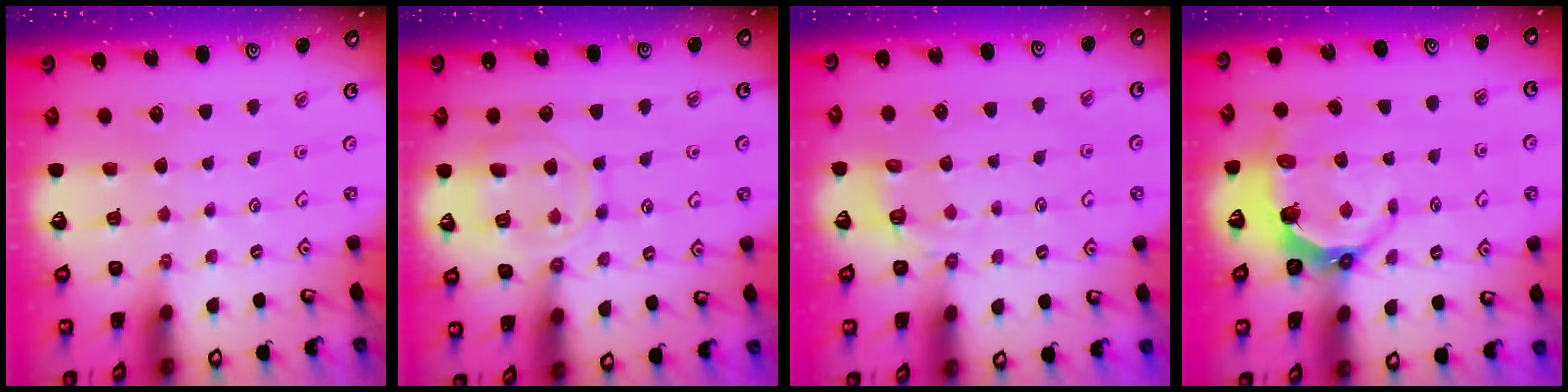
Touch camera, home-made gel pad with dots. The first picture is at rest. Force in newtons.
{"total": 11.8, "press": 11.7, "slide": 1.1}
{"total": 2.9, "press": 2.0, "slide": 2.1}
{"total": 5.3, "press": 4.1, "slide": 3.5}